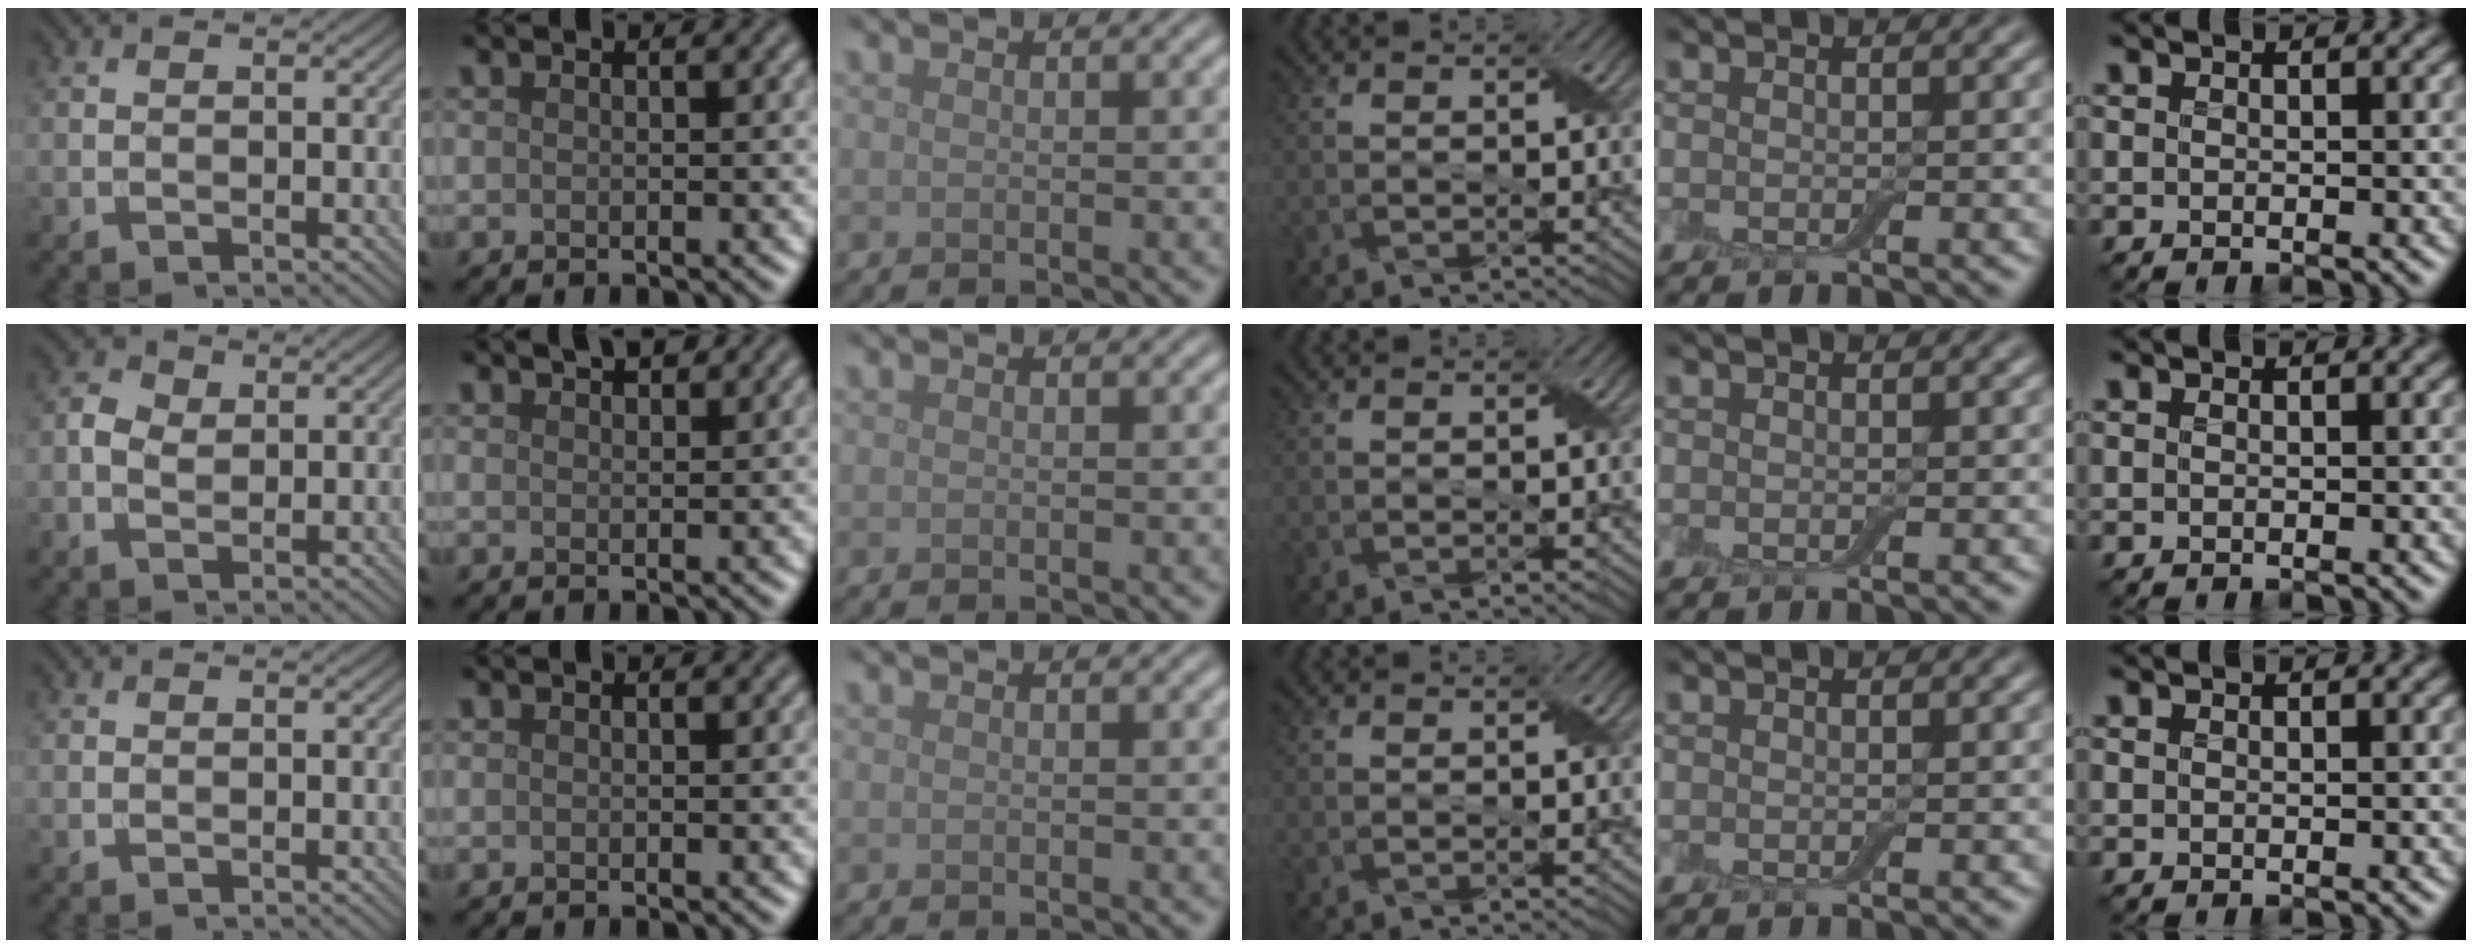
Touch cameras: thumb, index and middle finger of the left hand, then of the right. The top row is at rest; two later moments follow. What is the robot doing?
{"motion": "fold", "object": "aluminum foil"}